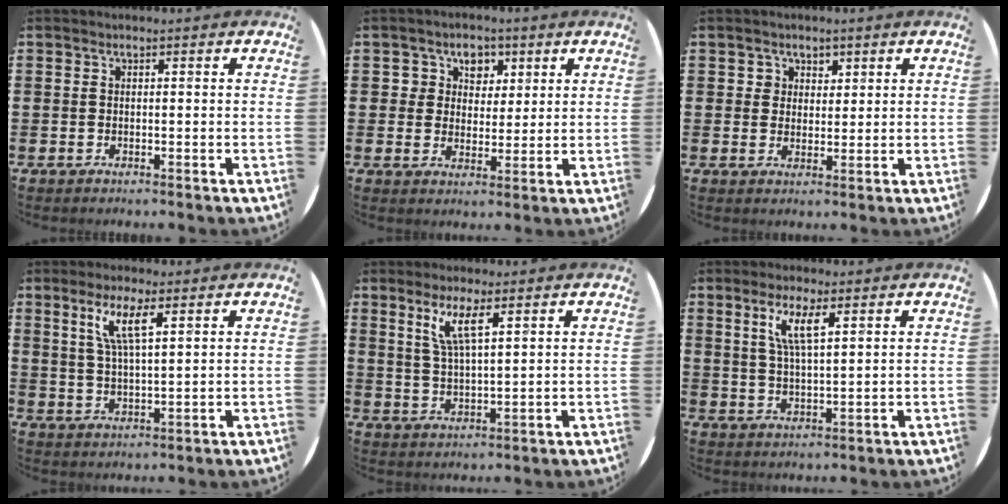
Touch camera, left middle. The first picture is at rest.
{"total": 4.3, "force": [2.2, 3.6, 0.8], "torque": [-0.017, 0.011, 0.036]}
{"total": 2.5, "force": [1.5, 2.0, 0.1], "torque": [0.008, 0.004, 0.024]}
{"total": 5.8, "force": [3.4, 1.1, 4.6], "torque": [-0.092, 0.003, 0.055]}
{"total": 5.4, "force": [3.4, 1.0, 4.0], "torque": [-0.089, 0.004, 0.058]}
{"total": 5.3, "force": [3.1, 1.1, 4.3], "torque": [-0.084, 0.004, 0.049]}